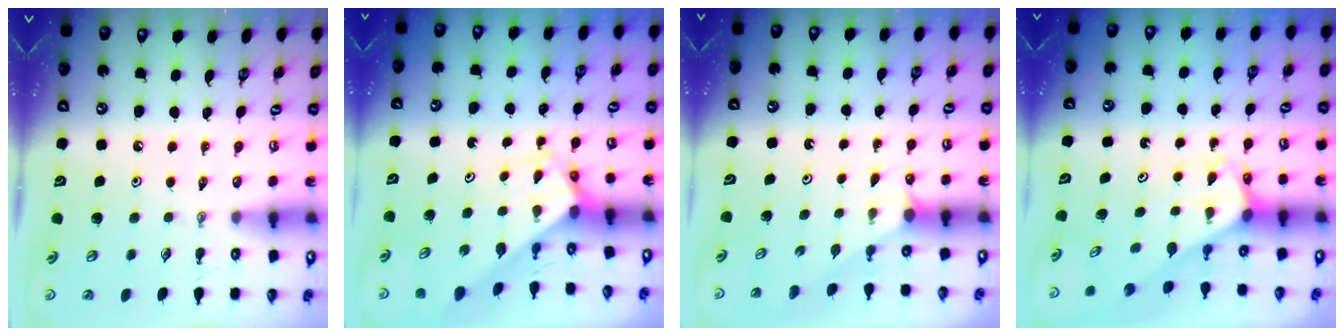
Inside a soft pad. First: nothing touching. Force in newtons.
{"total": 2.7, "press": 2.7, "slide": 0.2}
{"total": 1.4, "press": 1.4, "slide": 0.1}
{"total": 2.4, "press": 2.4, "slide": 0.2}